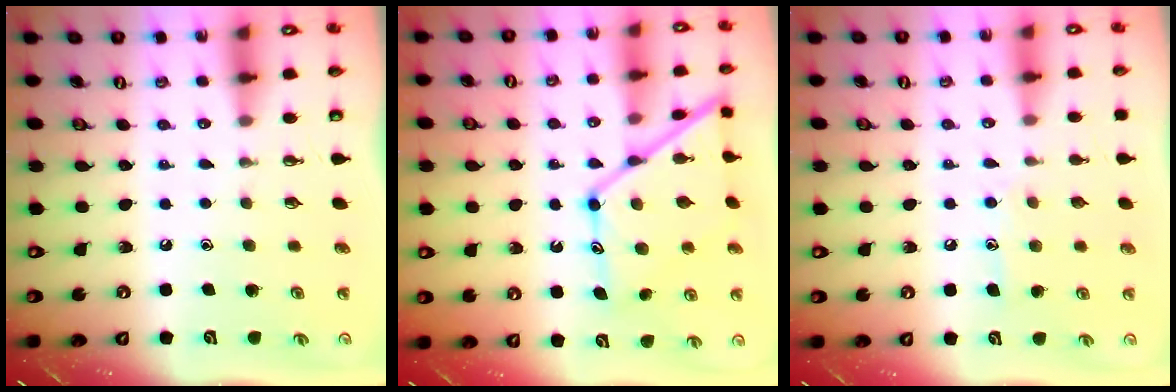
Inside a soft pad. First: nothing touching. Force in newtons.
{"total": 16.3, "press": 16.3, "slide": 1.3}
{"total": 7.9, "press": 7.9, "slide": 0.4}